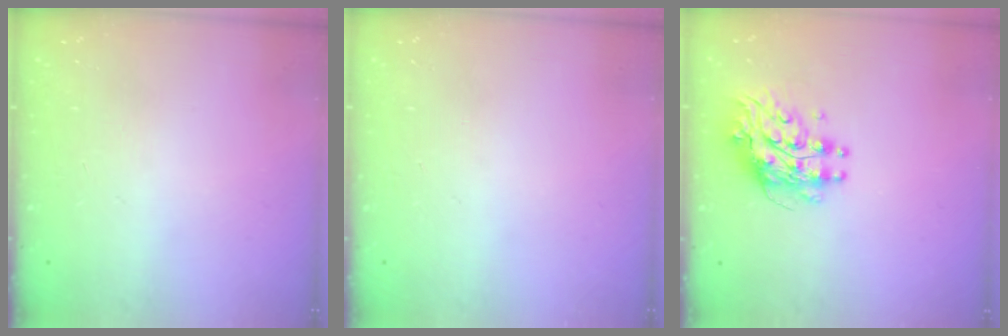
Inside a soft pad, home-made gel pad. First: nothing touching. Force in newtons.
{"total": 0.0}
{"total": 9.4, "press": 9.3, "slide": 0.9}